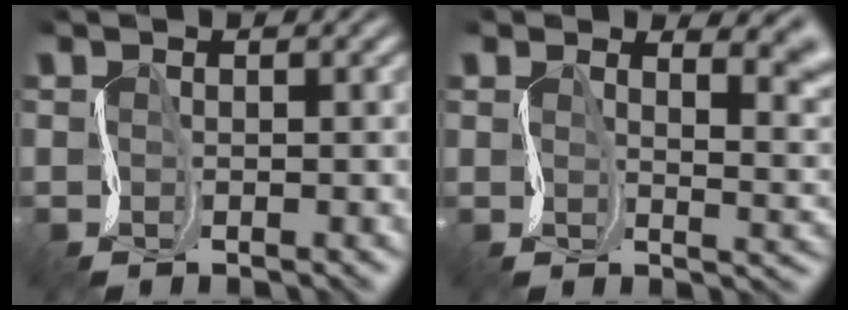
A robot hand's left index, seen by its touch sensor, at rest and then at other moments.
{"total": 5.9, "force": [3.7, 3.0, 3.5], "torque": [-0.020, 0.006, 0.053]}